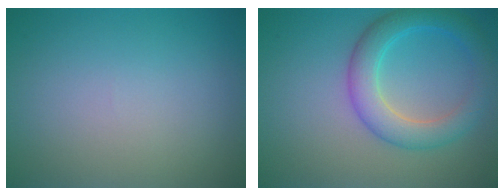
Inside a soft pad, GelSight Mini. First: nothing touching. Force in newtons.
{"total": 4.7, "press": 4.7, "slide": 0.0}